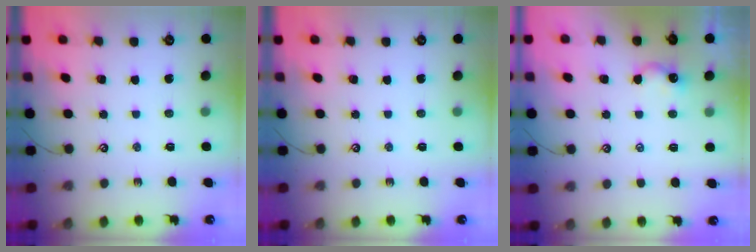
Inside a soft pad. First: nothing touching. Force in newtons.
{"total": 0.0}
{"total": 2.4, "press": 2.4, "slide": 0.2}